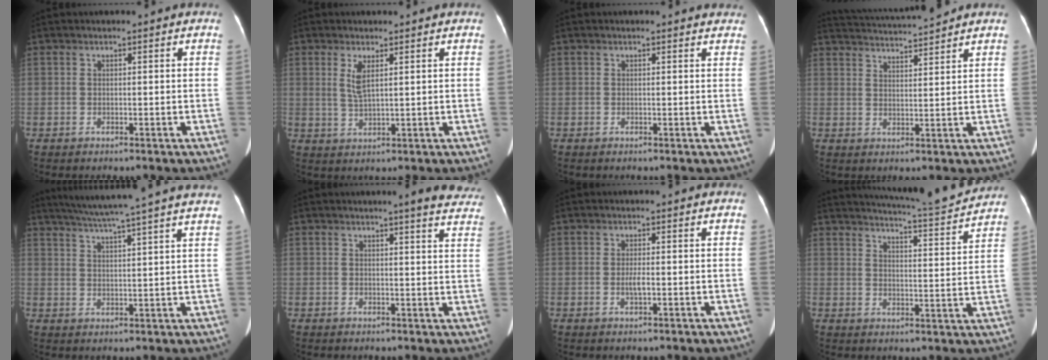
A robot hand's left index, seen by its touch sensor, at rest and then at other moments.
{"total": 3.1, "force": [1.2, 0.3, 2.9], "torque": [-0.069, -0.006, 0.030]}
{"total": 2.0, "force": [1.9, 0.6, 0.2], "torque": [-0.006, -0.003, 0.003]}
{"total": 8.9, "force": [8.5, -0.9, 2.4], "torque": [-0.050, 0.017, 0.132]}
{"total": 16.2, "force": [13.7, -1.5, 8.4], "torque": [-0.144, 0.007, 0.179]}
{"total": 10.5, "force": [9.5, 0.8, 4.5], "torque": [-0.029, -0.026, 0.077]}
{"total": 1.5, "force": [-0.3, 0.2, 1.5], "torque": [-0.029, -0.001, -0.005]}
{"total": 12.0, "force": [11.6, -1.0, 2.9], "torque": [-0.053, -0.019, 0.154]}